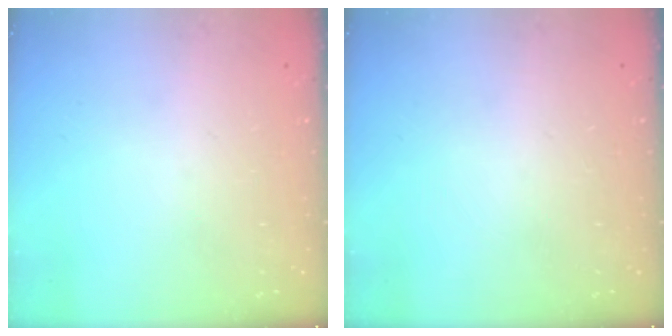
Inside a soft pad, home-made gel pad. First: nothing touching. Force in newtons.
{"total": 0.0}